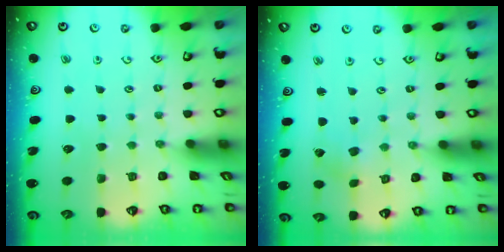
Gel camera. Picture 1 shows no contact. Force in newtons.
{"total": 0.0}